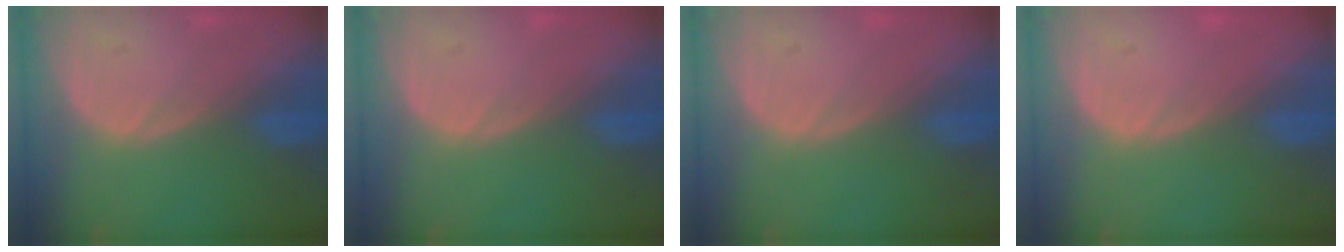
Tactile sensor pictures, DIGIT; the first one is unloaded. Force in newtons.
{"total": 0.0}
{"total": 0.0}
{"total": 0.5, "press": 0.1, "slide": 0.5}